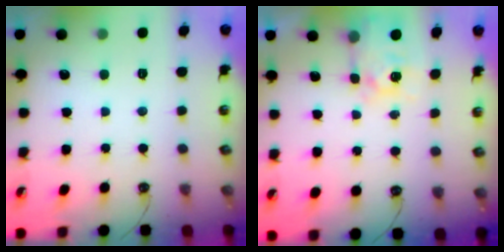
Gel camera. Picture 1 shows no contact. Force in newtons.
{"total": 6.1, "press": 6.0, "slide": 0.7}